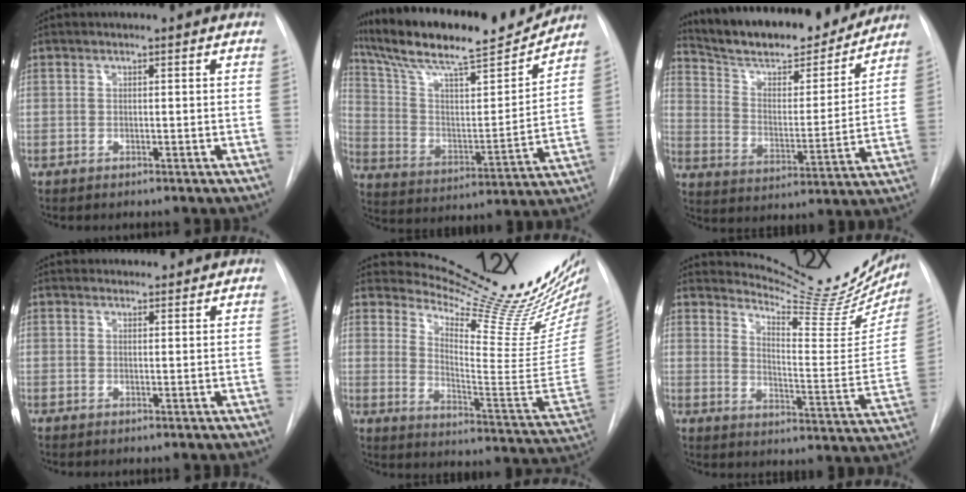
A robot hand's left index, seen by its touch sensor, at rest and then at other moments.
{"total": 21.6, "force": [19.0, 2.6, 9.9], "torque": [-0.179, -0.003, 0.308]}
{"total": 20.6, "force": [18.5, 4.2, 8.0], "torque": [-0.130, -0.009, 0.283]}
{"total": 5.9, "force": [5.6, 1.5, 0.8], "torque": [-0.001, 0.028, 0.071]}
{"total": 23.6, "force": [21.7, 0.2, 9.3], "torque": [-0.137, -0.154, 0.282]}
{"total": 18.5, "force": [17.2, 3.1, 5.9], "torque": [-0.074, -0.085, 0.208]}